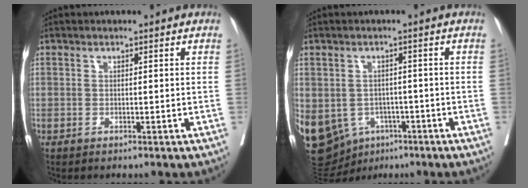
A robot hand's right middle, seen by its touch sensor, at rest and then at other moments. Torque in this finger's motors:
{"motor_torque": [0.44, -0.27, 1.05, 0.21]}